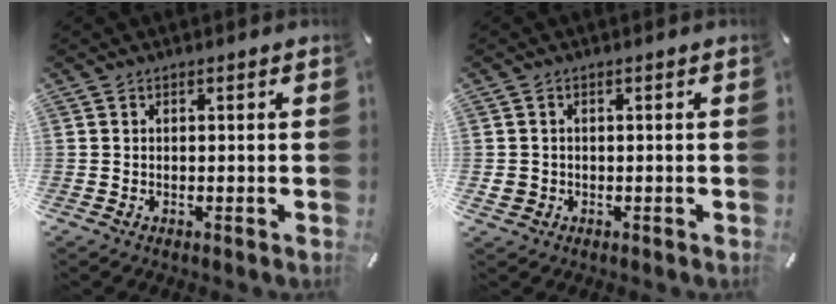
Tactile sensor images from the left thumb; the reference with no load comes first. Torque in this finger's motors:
{"motor_torque": [0.08, 0.46, -0.08, -0.15, -0.01]}